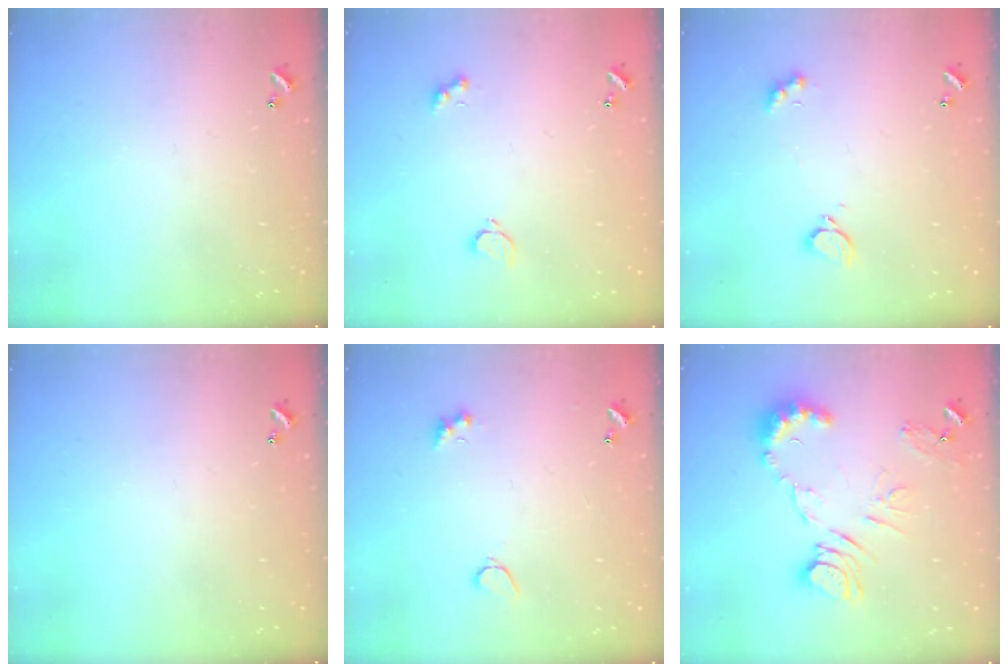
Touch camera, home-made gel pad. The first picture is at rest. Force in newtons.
{"total": 2.1, "press": 2.1, "slide": 0.5}
{"total": 2.9, "press": 2.9, "slide": 0.6}
{"total": 0.0}
{"total": 3.5, "press": 3.3, "slide": 0.9}
{"total": 11.5, "press": 11.5, "slide": 0.6}